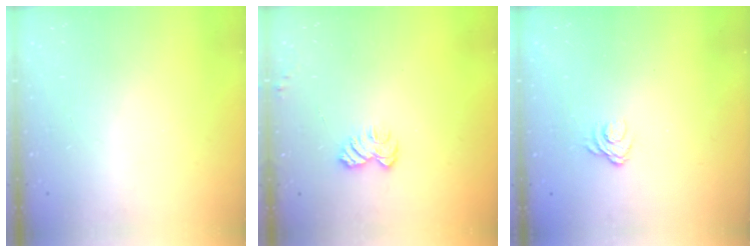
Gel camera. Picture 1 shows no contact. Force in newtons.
{"total": 5.5, "press": 5.4, "slide": 0.5}
{"total": 5.1, "press": 4.9, "slide": 1.3}